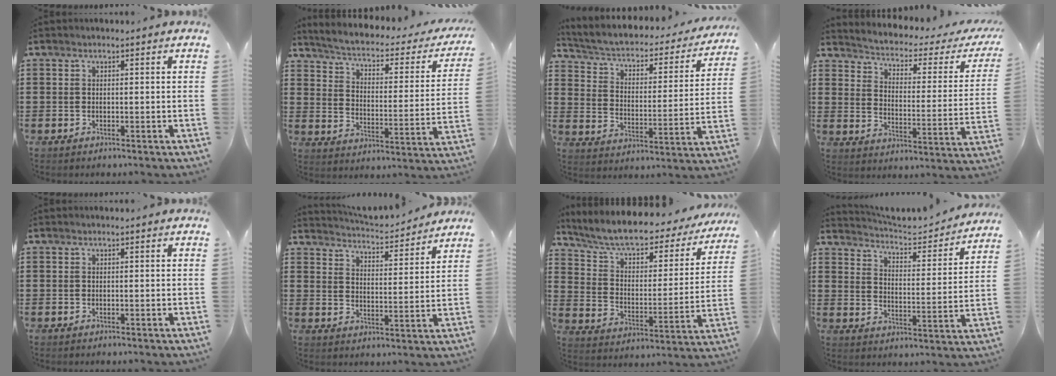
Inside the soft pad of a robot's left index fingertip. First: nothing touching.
{"total": 2.9, "force": [2.0, 0.5, 1.9], "torque": [-0.052, -0.026, 0.023]}
{"total": 2.8, "force": [1.9, 1.3, 1.7], "torque": [-0.047, -0.021, 0.021]}
{"total": 1.7, "force": [1.2, 0.6, 1.1], "torque": [-0.036, -0.022, 0.007]}
{"total": 0.0}
{"total": 4.1, "force": [4.1, -0.3, 0.3], "torque": [-0.027, -0.031, 0.066]}
{"total": 6.9, "force": [5.8, 1.4, 3.3], "torque": [-0.089, -0.041, 0.096]}
{"total": 4.4, "force": [4.4, 0.1, 0.7], "torque": [-0.038, -0.034, 0.069]}